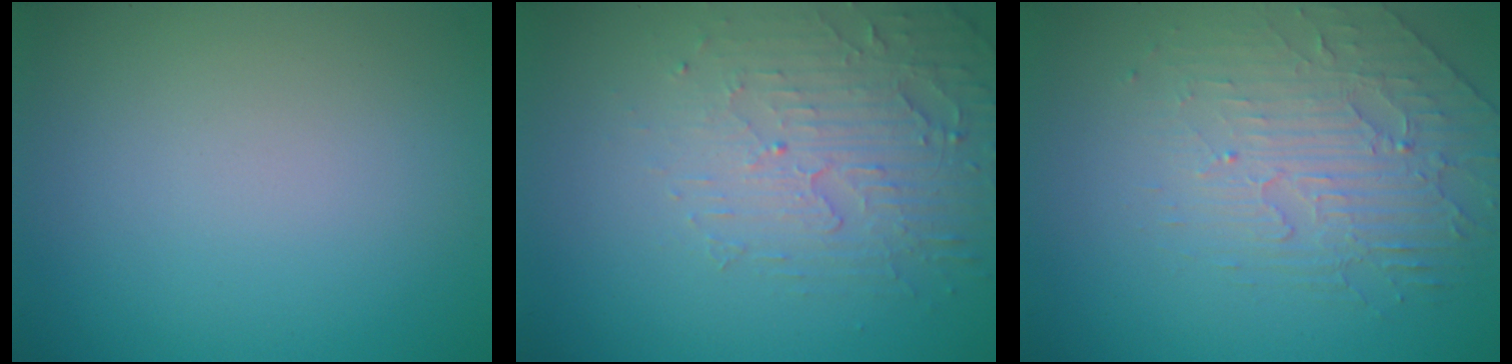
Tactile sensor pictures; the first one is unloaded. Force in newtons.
{"total": 5.0, "press": 3.3, "slide": 3.8}
{"total": 2.8, "press": 2.3, "slide": 1.6}